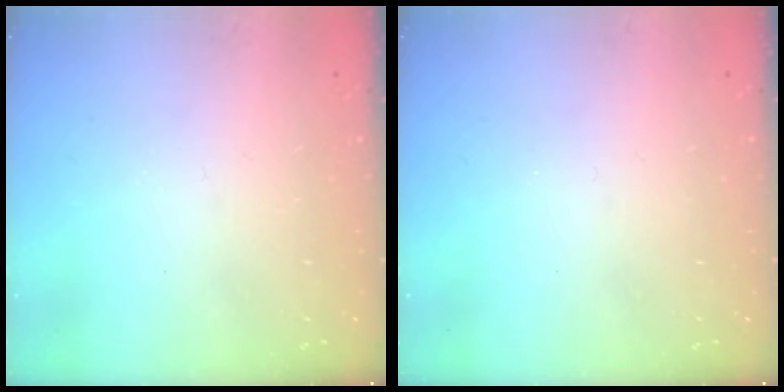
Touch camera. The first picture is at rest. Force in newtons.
{"total": 0.0}